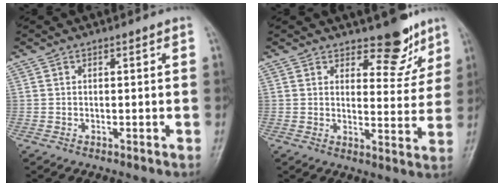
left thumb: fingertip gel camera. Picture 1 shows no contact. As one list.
[{"total": 7.9, "force": [6.0, 3.5, 3.6], "torque": [-0.010, -0.045, 0.087]}]